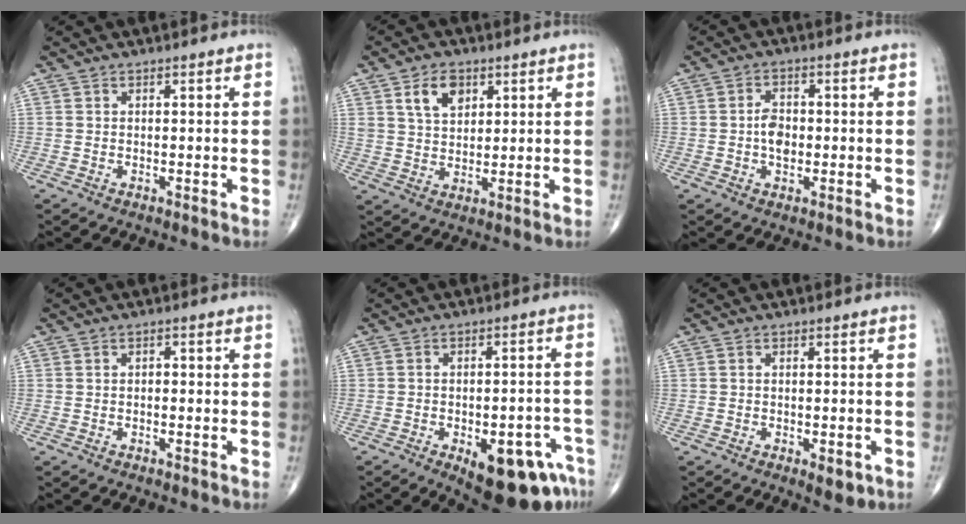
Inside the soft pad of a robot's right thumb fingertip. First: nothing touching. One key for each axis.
{"total": 6.7, "fx": 3.2, "fy": 4.3, "fz": 4.0, "tx": -0.050, "ty": -0.016, "tz": 0.059}
{"total": 4.2, "fx": -0.4, "fy": 2.8, "fz": 3.1, "tx": -0.043, "ty": 0.007, "tz": -0.012}
{"total": 0.9, "fx": -0.1, "fy": 0.7, "fz": 0.6, "tx": -0.001, "ty": 0.003, "tz": -0.005}
{"total": 14.9, "fx": -7.6, "fy": 6.1, "fz": 11.2, "tx": -0.096, "ty": 0.039, "tz": -0.087}
{"total": 3.5, "fx": -1.4, "fy": 1.6, "fz": 2.8, "tx": -0.029, "ty": -0.004, "tz": -0.014}